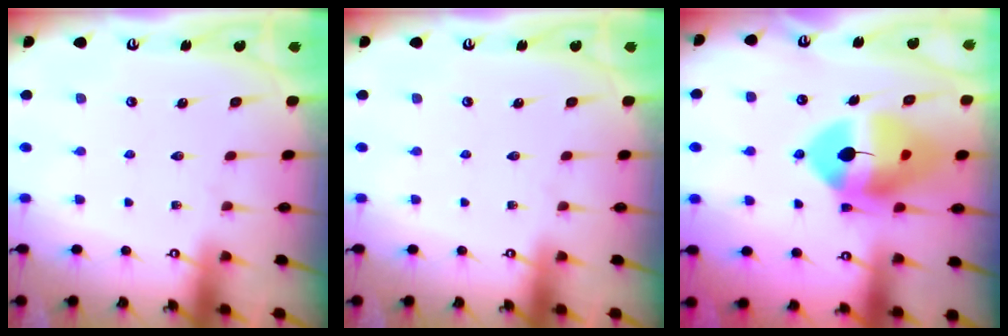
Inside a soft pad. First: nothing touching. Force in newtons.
{"total": 0.0}
{"total": 15.4, "press": 15.2, "slide": 2.4}